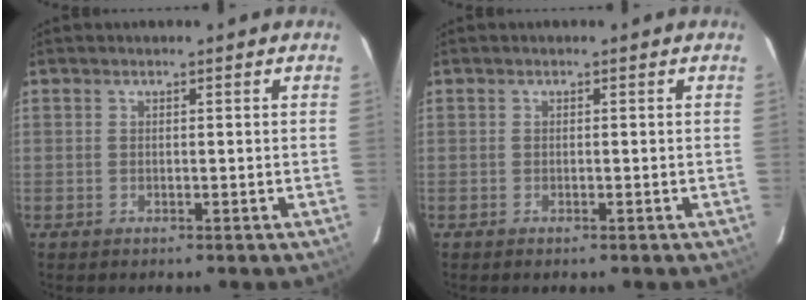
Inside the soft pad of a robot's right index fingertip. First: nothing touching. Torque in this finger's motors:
{"motor_torque": [-0.18, -0.11, 0.07, 0.01]}